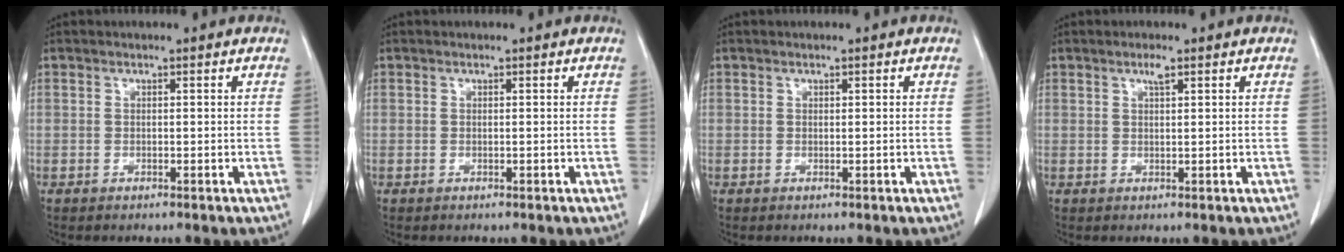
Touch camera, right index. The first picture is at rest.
{"total": 0.0}
{"total": 0.0}
{"total": 1.4, "force": [0.9, 0.1, 1.1], "torque": [-0.022, 0.001, 0.017]}